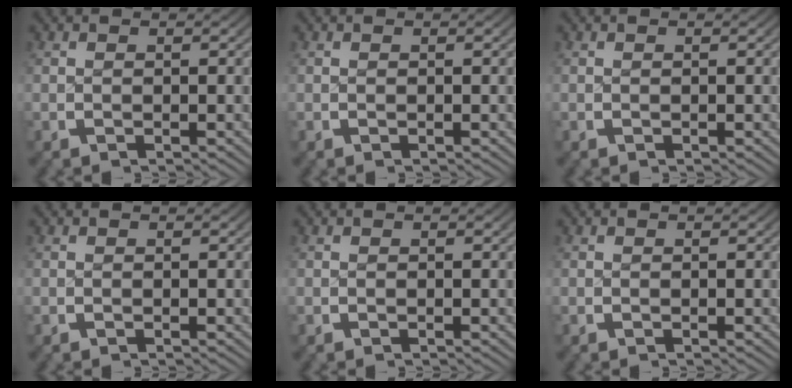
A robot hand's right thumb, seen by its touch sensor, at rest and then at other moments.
{"total": 0.0}
{"total": 0.0}
{"total": 0.0}
{"total": 0.0}
{"total": 0.0}